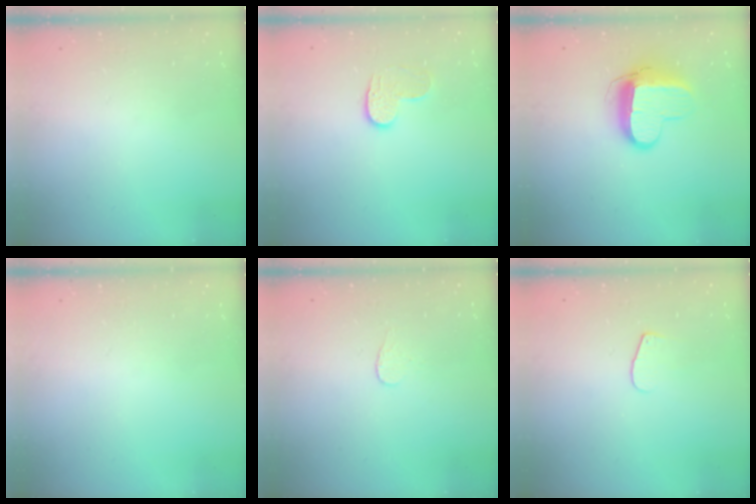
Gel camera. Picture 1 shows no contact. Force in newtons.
{"total": 5.7, "press": 5.7, "slide": 0.4}
{"total": 11.1, "press": 11.1, "slide": 0.8}
{"total": 0.0}
{"total": 2.7, "press": 2.7, "slide": 0.3}
{"total": 4.8, "press": 4.8, "slide": 0.4}